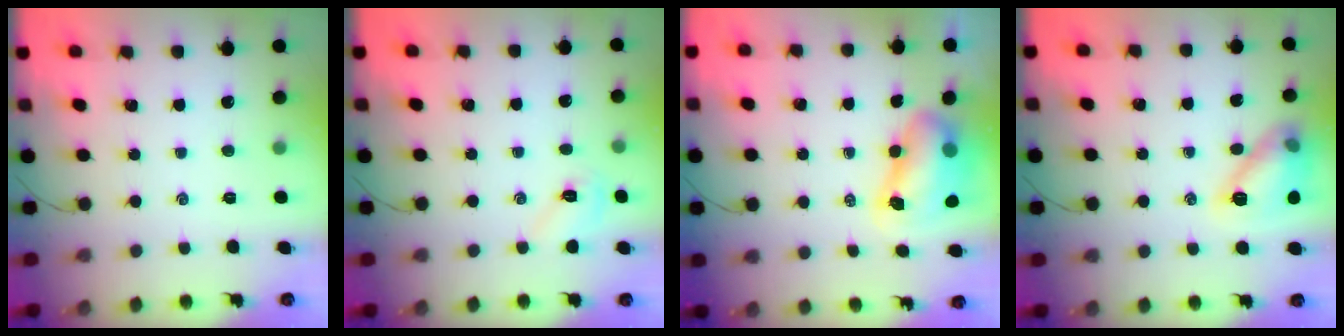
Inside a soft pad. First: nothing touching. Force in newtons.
{"total": 6.3, "press": 6.2, "slide": 1.1}
{"total": 8.9, "press": 8.6, "slide": 2.2}
{"total": 13.0, "press": 13.0, "slide": 0.4}